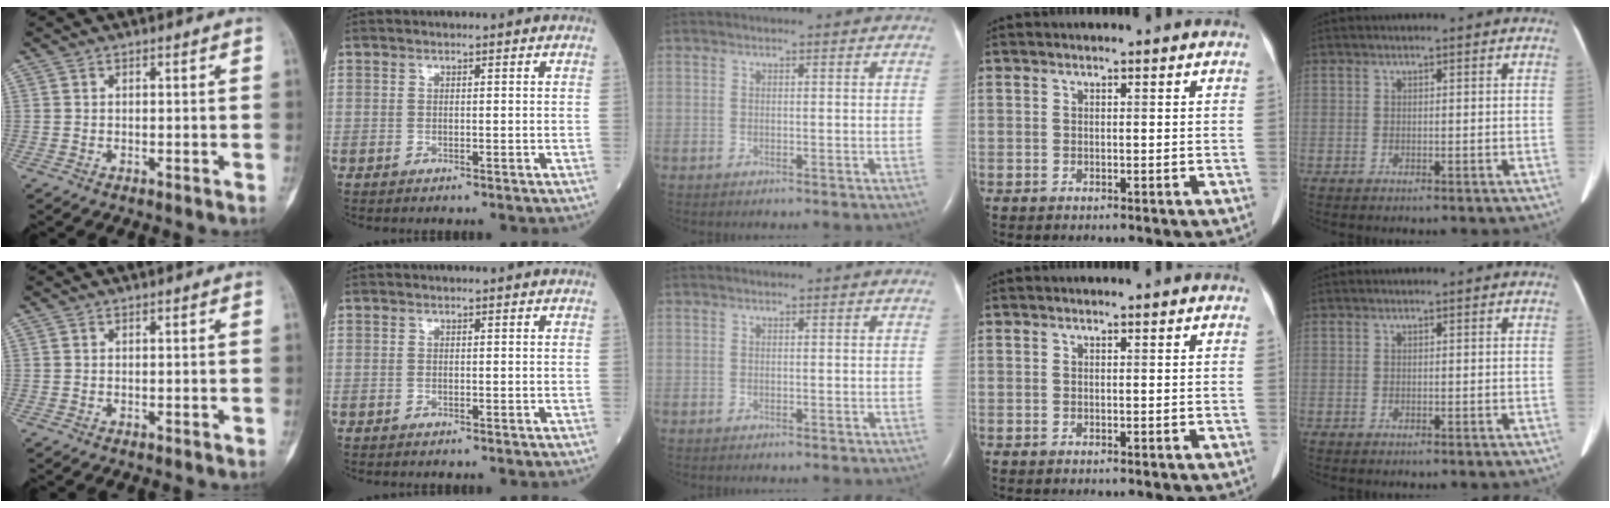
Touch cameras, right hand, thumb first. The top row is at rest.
{}